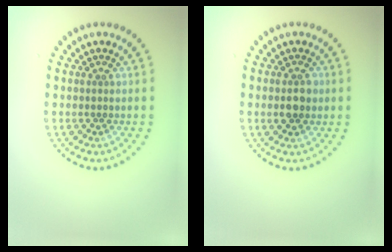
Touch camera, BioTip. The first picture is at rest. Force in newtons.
{"total": 2.5, "press": 2.5, "slide": 0.1}